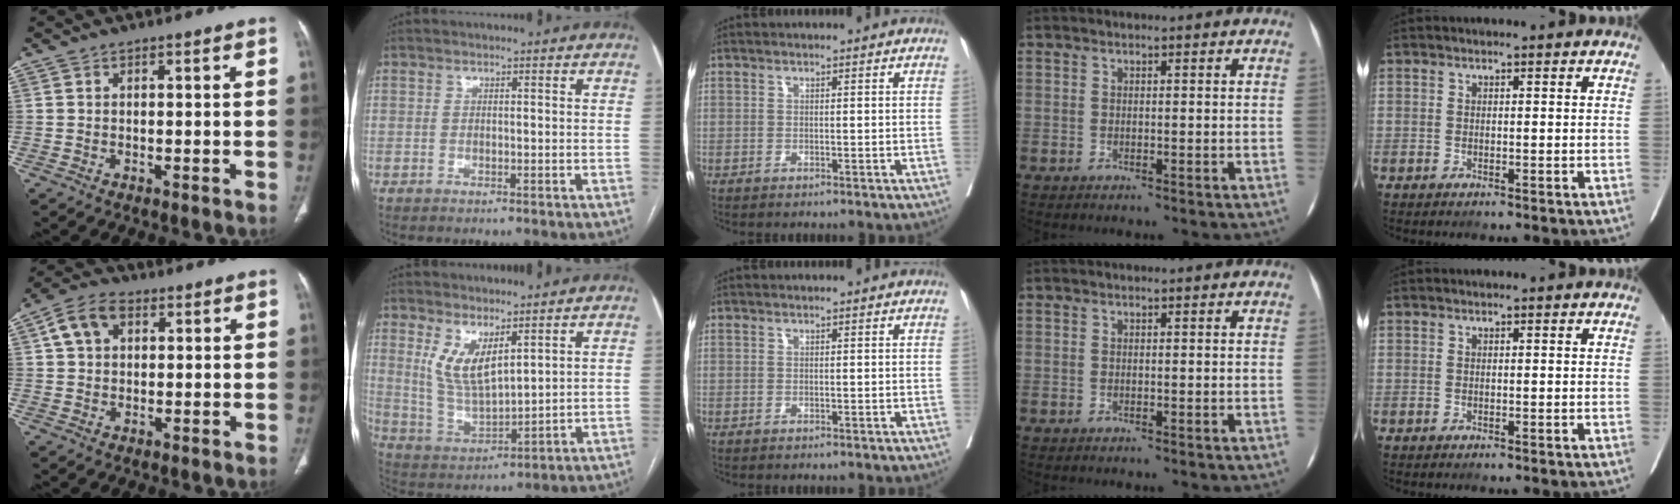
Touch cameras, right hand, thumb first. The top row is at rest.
{"thumb": {"total": 7.3, "force": [2.4, 5.1, 4.6], "torque": [-0.077, 0.012, 0.038]}, "index": {"total": 7.8, "force": [4.1, 2.6, 6.0], "torque": [-0.125, -0.011, 0.094]}}